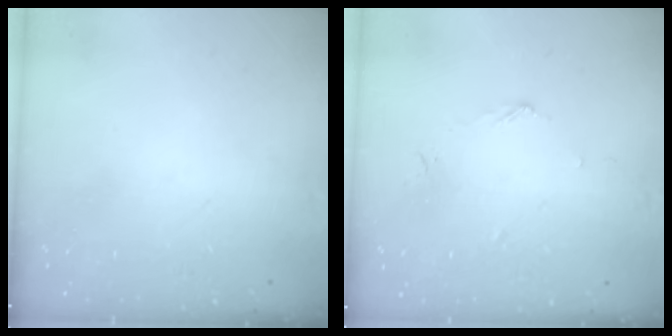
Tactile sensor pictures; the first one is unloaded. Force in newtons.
{"total": 3.7, "press": 3.7, "slide": 0.4}